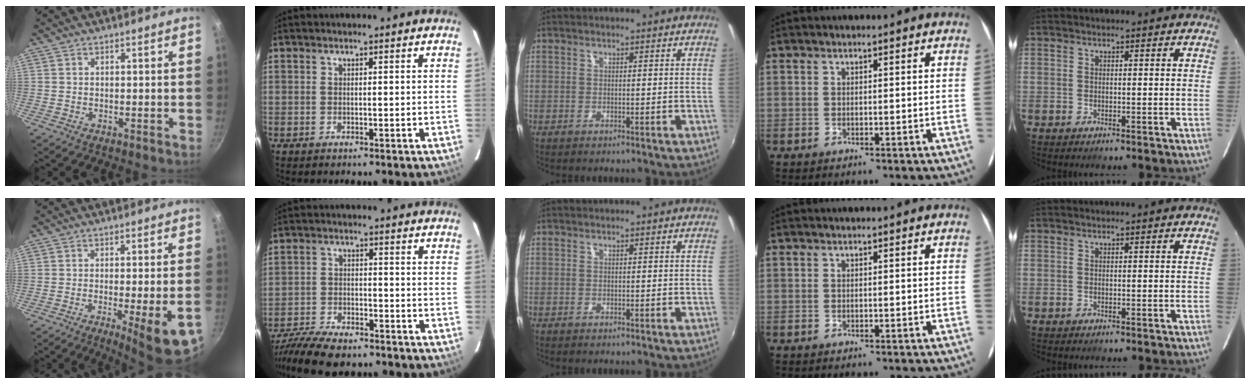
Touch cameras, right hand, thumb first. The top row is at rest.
{"thumb": {"total": 11.8, "force": [-4.5, 1.7, 10.8], "torque": [-0.139, 0.003, -0.057]}, "index": {"total": 13.0, "force": [-11.0, 3.9, 5.7], "torque": [-0.143, -0.018, -0.196]}}